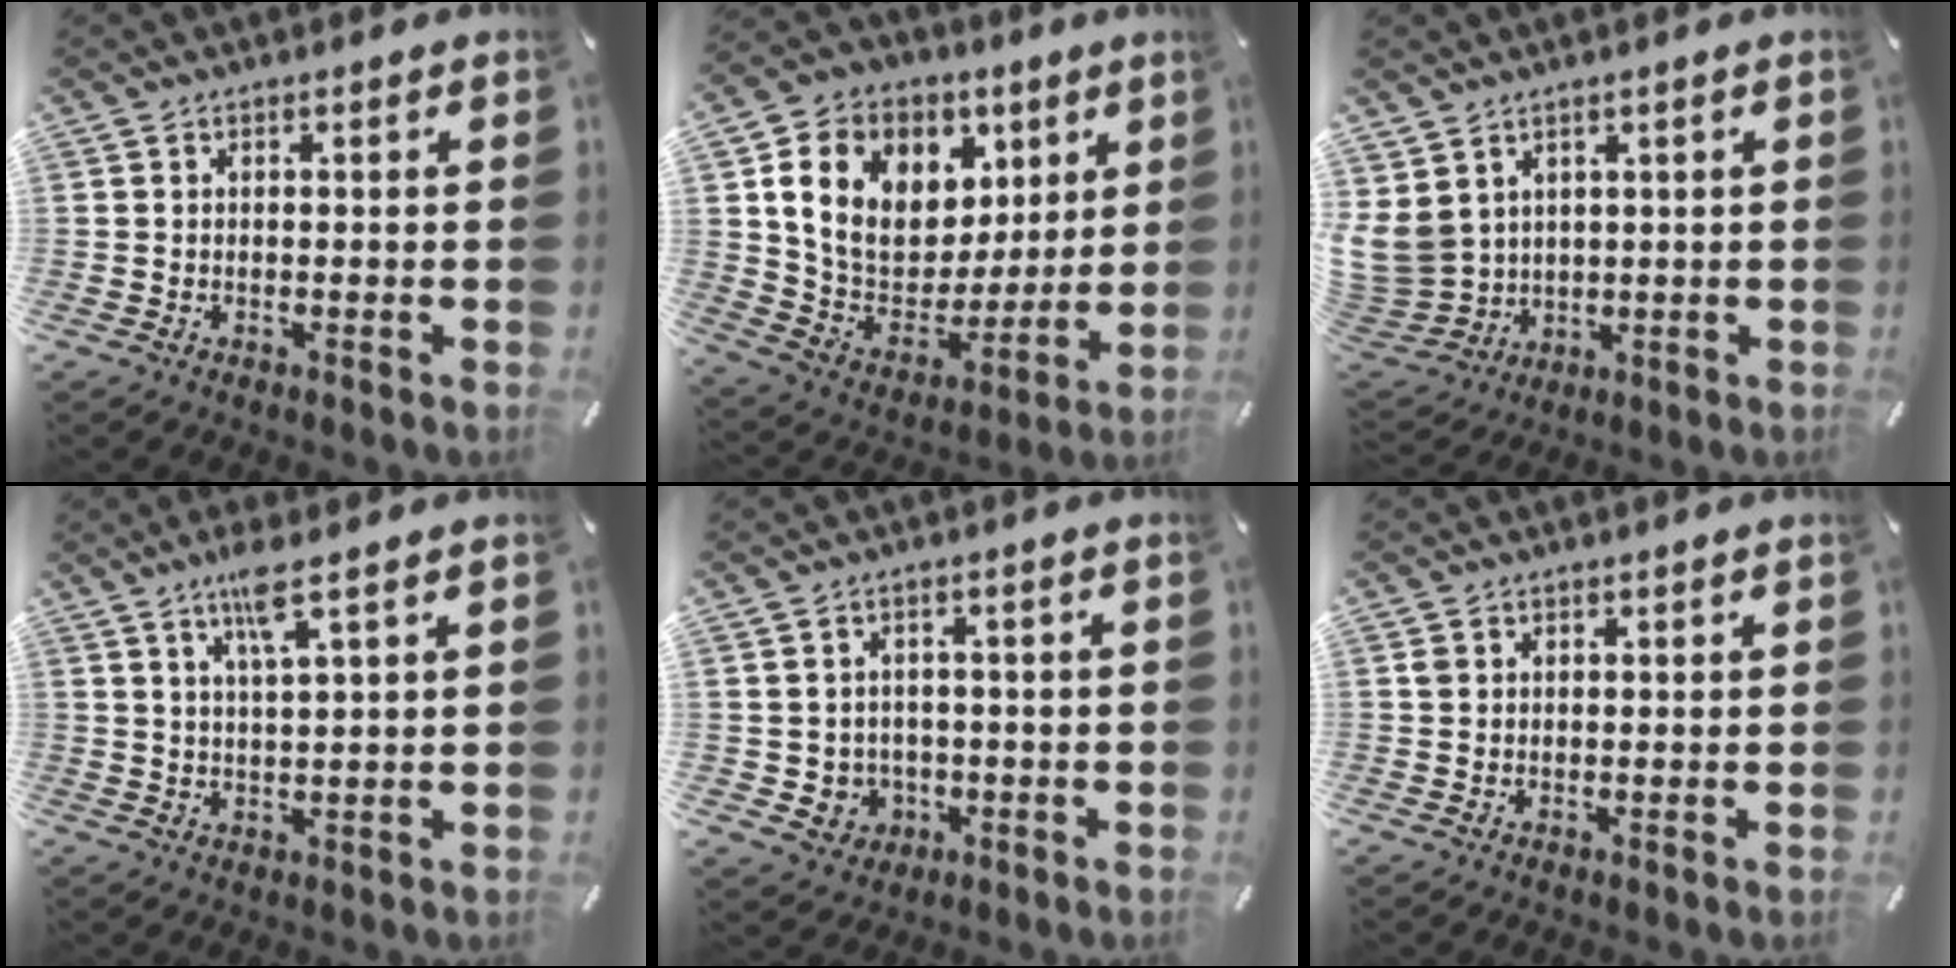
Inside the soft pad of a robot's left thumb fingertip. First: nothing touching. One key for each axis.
{"total": 16.6, "fx": 6.6, "fy": 13.2, "fz": 7.7, "tx": -0.127, "ty": -0.026, "tz": 0.130}
{"total": 9.0, "fx": 3.6, "fy": 8.0, "fz": 2.2, "tx": -0.093, "ty": -0.028, "tz": 0.073}
{"total": 6.4, "fx": 3.9, "fy": 0.6, "fz": 5.0, "tx": -0.100, "ty": 0.000, "tz": 0.064}
{"total": 5.2, "fx": -0.3, "fy": 5.2, "fz": 0.8, "tx": -0.014, "ty": -0.003, "tz": -0.006}
{"total": 1.2, "fx": 0.4, "fy": 1.1, "fz": 0.3, "tx": 0.002, "ty": 0.002, "tz": 0.005}